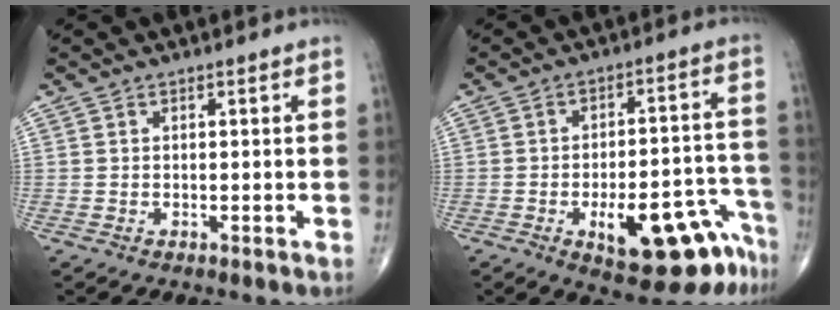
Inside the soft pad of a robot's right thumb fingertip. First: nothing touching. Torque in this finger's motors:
{"motor_torque": [1.78, 1.51, 0.76, -0.95, 0.27]}